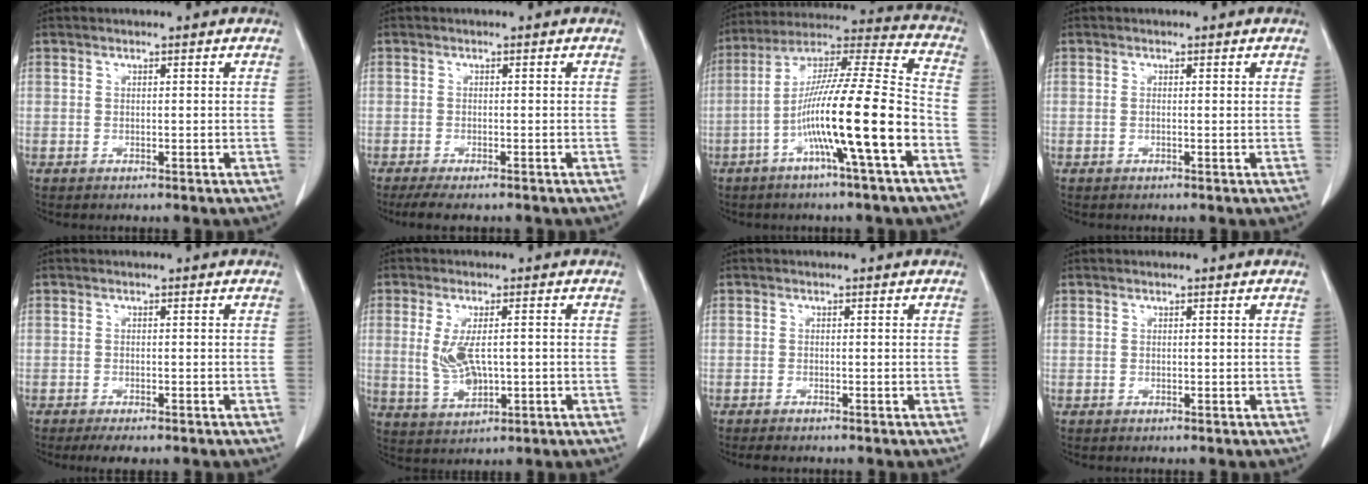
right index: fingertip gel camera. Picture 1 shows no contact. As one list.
[{"total": 6.3, "force": [-5.3, 1.3, 3.2], "torque": [-0.042, -0.011, -0.078]}, {"total": 17.5, "force": [-6.1, -0.1, 16.3], "torque": [-0.285, 0.008, -0.111]}, {"total": 0.0}, {"total": 3.5, "force": [-2.7, 1.0, 2.0], "torque": [-0.029, -0.007, -0.034]}, {"total": 6.2, "force": [0.0, 2.3, 5.7], "torque": [-0.121, -0.001, 0.009]}, {"total": 2.1, "force": [-1.8, 0.3, 1.0], "torque": [-0.019, -0.006, -0.020]}, {"total": 0.0}]